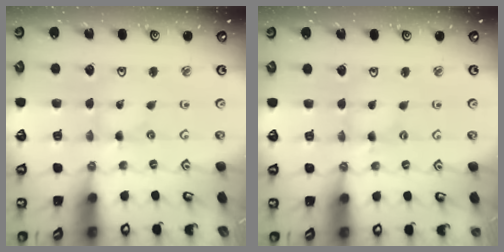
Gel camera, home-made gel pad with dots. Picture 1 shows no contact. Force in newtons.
{"total": 1.3, "press": 1.3, "slide": 0.3}